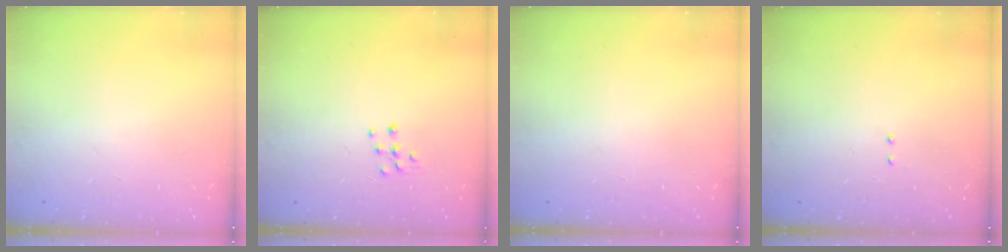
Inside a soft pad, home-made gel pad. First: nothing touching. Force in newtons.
{"total": 5.3, "press": 5.3, "slide": 0.5}
{"total": 0.0}
{"total": 2.1, "press": 2.0, "slide": 0.6}